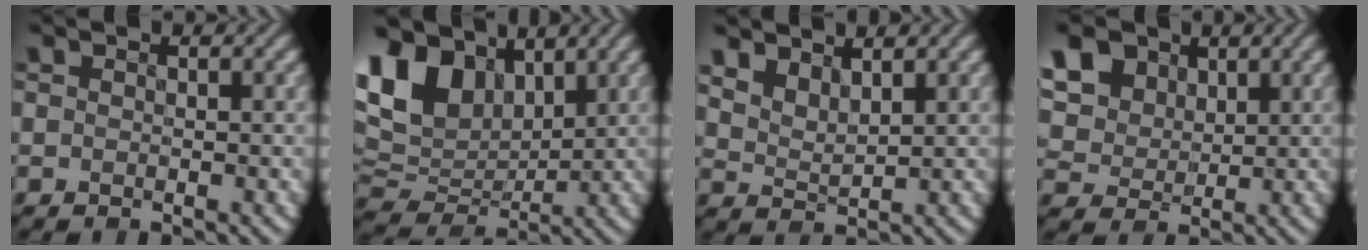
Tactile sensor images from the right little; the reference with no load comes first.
{"total": 9.9, "force": [4.0, 6.5, 6.4], "torque": [-0.157, 0.007, 0.075]}
{"total": 3.6, "force": [2.8, 1.4, 1.8], "torque": [-0.040, 0.006, 0.043]}
{"total": 6.6, "force": [3.0, 4.8, 3.4], "torque": [-0.114, 0.012, 0.054]}